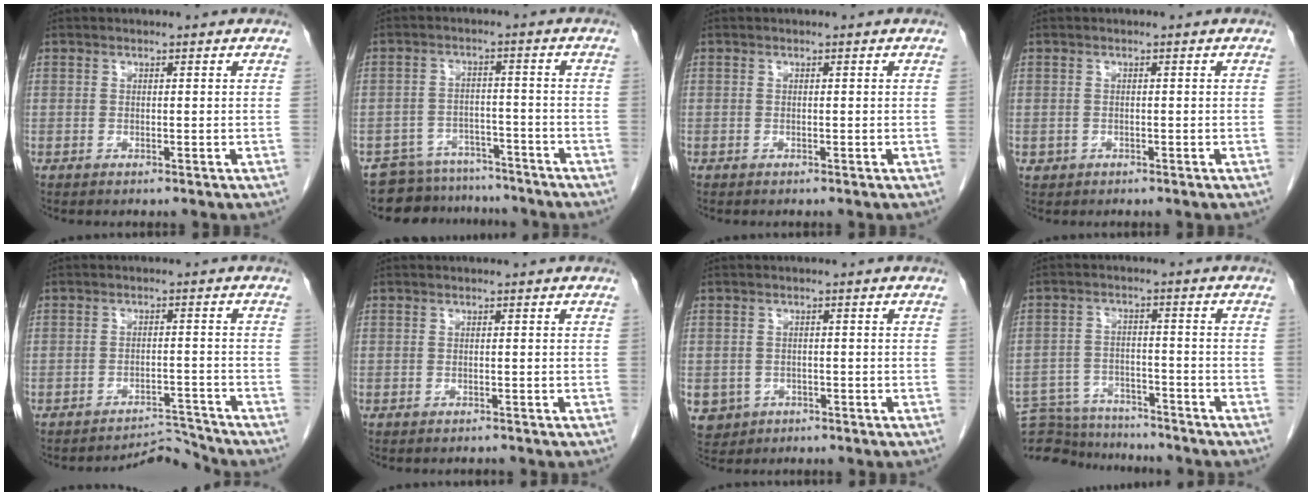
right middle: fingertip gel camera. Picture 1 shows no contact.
{"total": 10.6, "force": [-9.8, 4.0, 0.5], "torque": [-0.008, 0.019, -0.137]}
{"total": 0.0}
{"total": 0.8, "force": [-0.3, 0.8, 0.1], "torque": [-0.005, 0.003, -0.001]}
{"total": 4.2, "force": [-3.9, -0.6, -1.5], "torque": [0.031, 0.008, -0.057]}
{"total": 0.6, "force": [-0.6, 0.0, -0.1], "torque": [-0.004, -0.004, -0.009]}
{"total": 5.5, "force": [-2.4, 4.8, 1.1], "torque": [-0.025, 0.003, -0.032]}
{"total": 13.1, "force": [-12.4, 3.1, 2.7], "torque": [-0.055, 0.008, -0.186]}